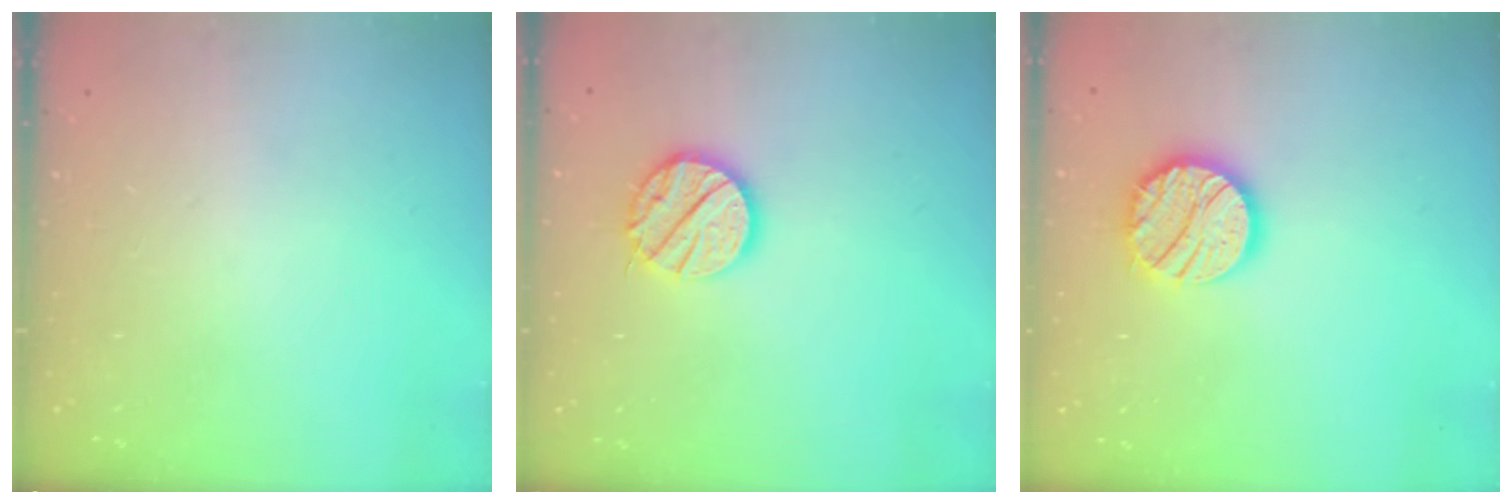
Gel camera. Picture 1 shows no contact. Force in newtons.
{"total": 12.6, "press": 12.6, "slide": 0.8}
{"total": 15.5, "press": 15.5, "slide": 1.2}